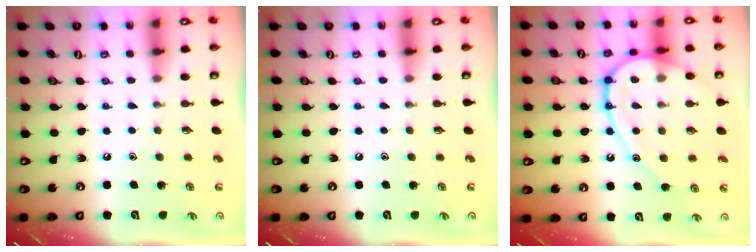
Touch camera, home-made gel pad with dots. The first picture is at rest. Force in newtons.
{"total": 0.0}
{"total": 15.4, "press": 15.3, "slide": 1.8}